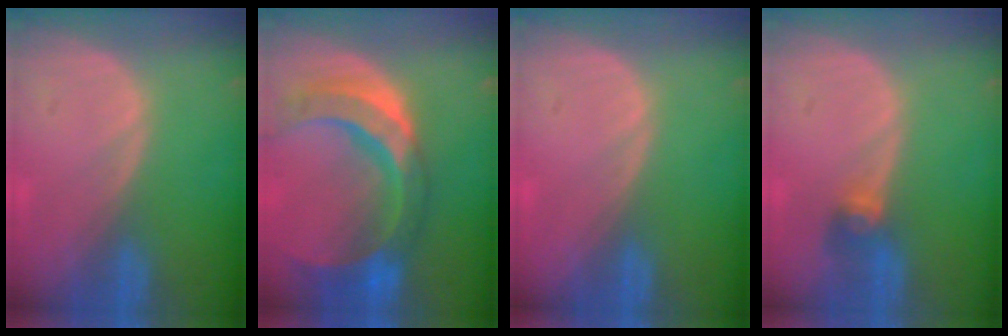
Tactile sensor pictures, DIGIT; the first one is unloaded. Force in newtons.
{"total": 11.5, "press": 9.8, "slide": 5.9}
{"total": 0.0}
{"total": 2.7, "press": 2.7, "slide": 0.1}